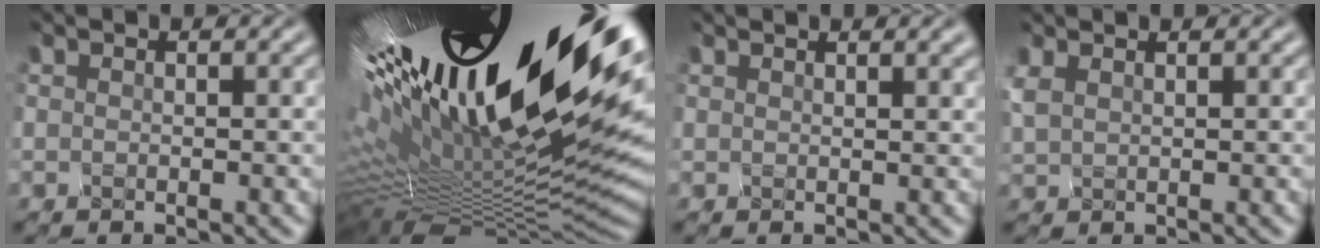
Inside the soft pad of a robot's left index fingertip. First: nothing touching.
{"total": 19.3, "force": [5.7, 5.9, 17.5], "torque": [-0.293, -0.007, 0.115]}
{"total": 2.2, "force": [1.6, 0.8, 1.2], "torque": [-0.003, 0.012, 0.013]}
{"total": 1.7, "force": [1.0, 0.8, 1.1], "torque": [-0.049, 0.010, 0.027]}